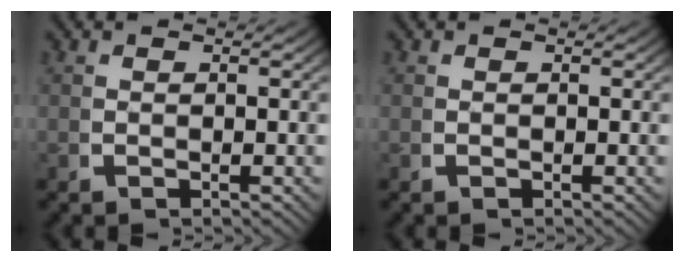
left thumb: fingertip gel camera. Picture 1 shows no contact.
{"total": 0.0}